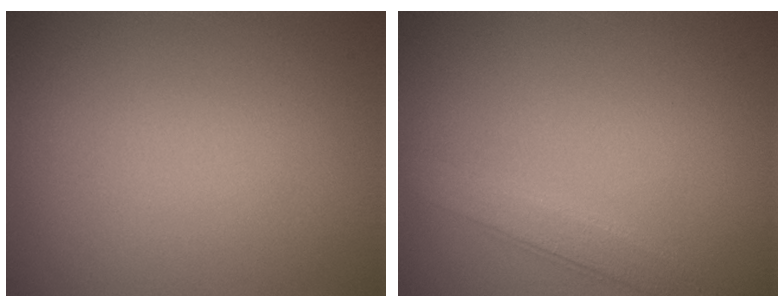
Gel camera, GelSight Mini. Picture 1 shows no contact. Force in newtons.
{"total": 2.9, "press": 2.9, "slide": 0.2}